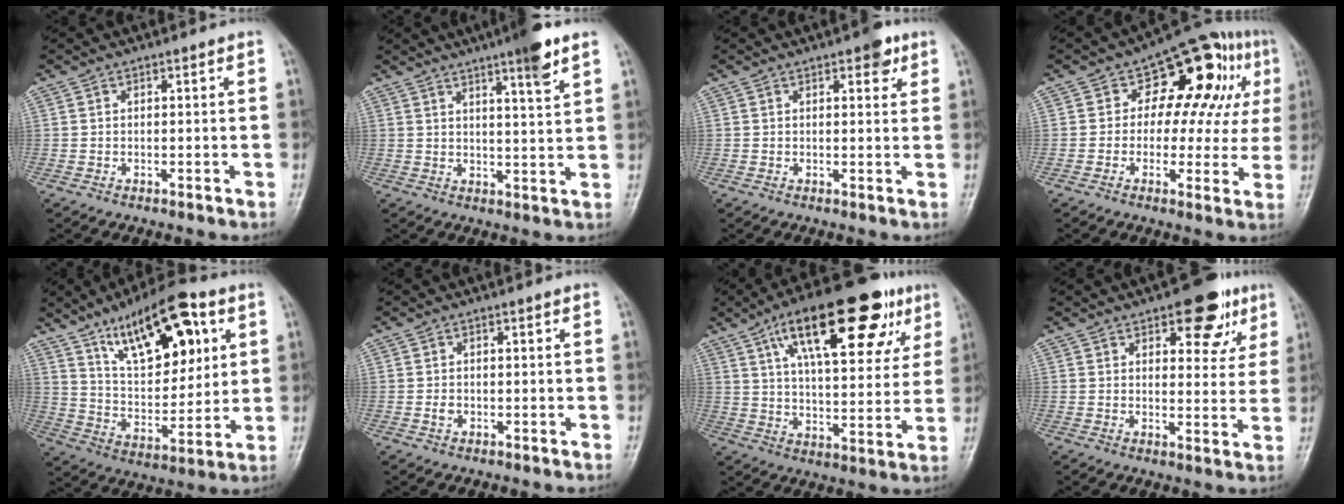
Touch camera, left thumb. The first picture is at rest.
{"total": 7.5, "force": [4.8, 0.5, 5.8], "torque": [-0.082, -0.025, 0.069]}
{"total": 3.7, "force": [2.0, 1.8, 2.6], "torque": [-0.018, -0.005, 0.020]}
{"total": 16.8, "force": [4.9, 10.1, 12.5], "torque": [-0.090, 0.018, 0.055]}
{"total": 20.3, "force": [9.6, 9.3, 15.3], "torque": [-0.189, -0.034, 0.164]}
{"total": 1.2, "force": [-0.5, 0.9, 0.6], "torque": [-0.012, 0.001, -0.009]}
{"total": 24.6, "force": [11.7, 9.9, 19.2], "torque": [-0.267, -0.001, 0.178]}
{"total": 10.5, "force": [5.7, 5.2, 7.1], "torque": [-0.050, -0.021, 0.069]}